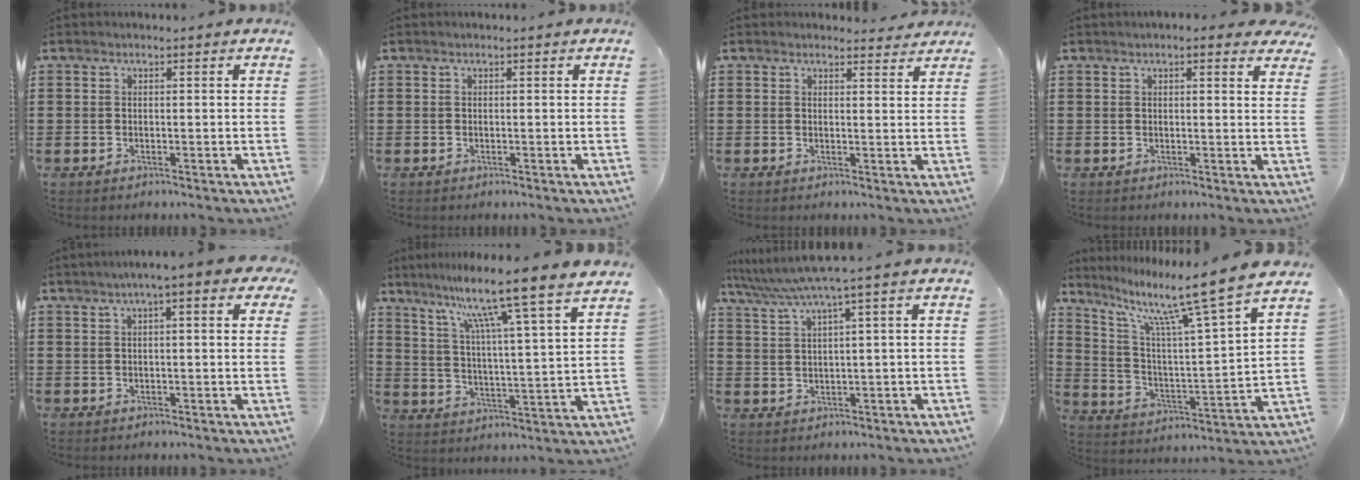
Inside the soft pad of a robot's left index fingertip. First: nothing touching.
{"total": 0.0}
{"total": 2.1, "force": [2.0, 0.5, 0.2], "torque": [-0.001, -0.004, 0.037]}
{"total": 1.9, "force": [1.5, 0.8, 0.8], "torque": [-0.022, 0.004, 0.027]}
{"total": 3.7, "force": [1.4, 0.3, 3.4], "torque": [-0.068, 0.004, 0.022]}
{"total": 11.1, "force": [9.0, -1.2, 6.3], "torque": [-0.139, -0.060, 0.138]}
{"total": 4.4, "force": [2.3, -0.7, 3.7], "torque": [-0.085, -0.017, 0.034]}
{"total": 11.2, "force": [8.6, -0.4, 7.1], "torque": [-0.155, -0.066, 0.128]}